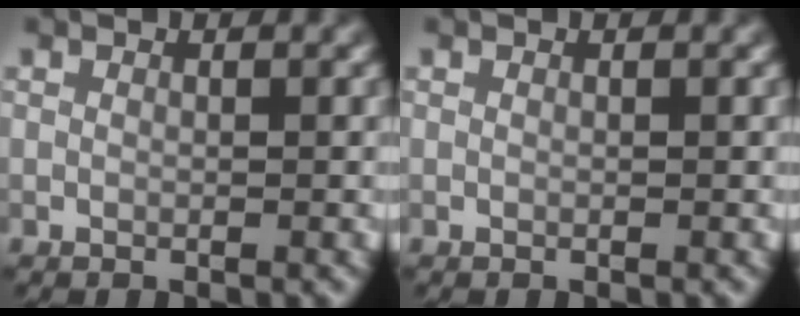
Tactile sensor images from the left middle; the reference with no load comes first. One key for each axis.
{"total": 0.0}